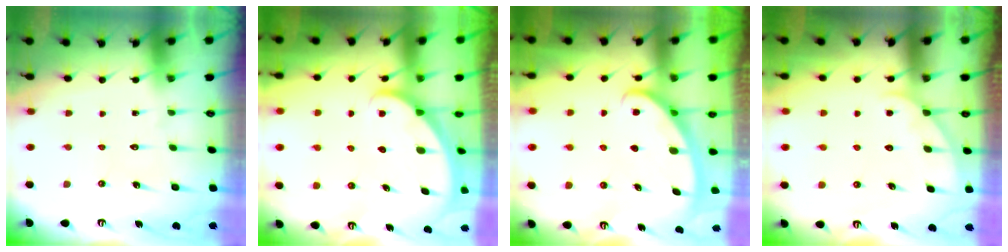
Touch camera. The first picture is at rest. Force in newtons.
{"total": 1.5, "press": 1.5, "slide": 0.0}
{"total": 3.0, "press": 3.0, "slide": 0.4}
{"total": 2.9, "press": 2.9, "slide": 0.3}